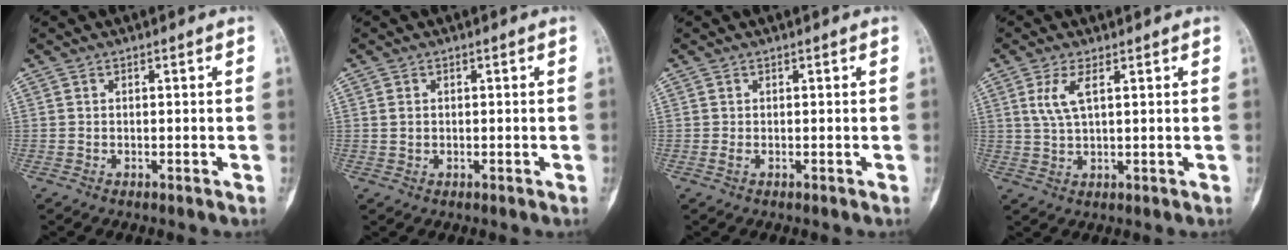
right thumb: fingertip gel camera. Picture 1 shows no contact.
{"total": 1.3, "force": [0.3, 1.0, 0.7], "torque": [-0.013, -0.001, 0.008]}
{"total": 0.5, "force": [-0.2, 0.2, 0.4], "torque": [-0.010, -0.002, -0.005]}
{"total": 4.8, "force": [1.8, 1.6, 4.2], "torque": [-0.093, -0.004, 0.040]}